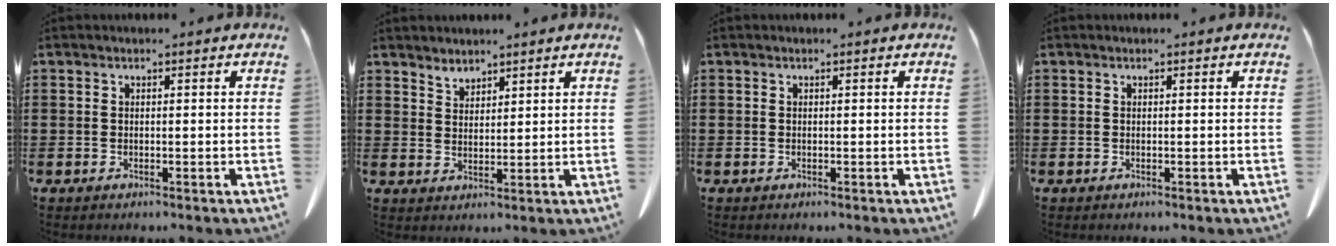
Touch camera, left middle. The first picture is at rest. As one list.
[{"total": 2.5, "force": [2.5, 0.6, 0.0], "torque": [-0.006, -0.007, 0.049]}, {"total": 0.0}, {"total": 0.0}]